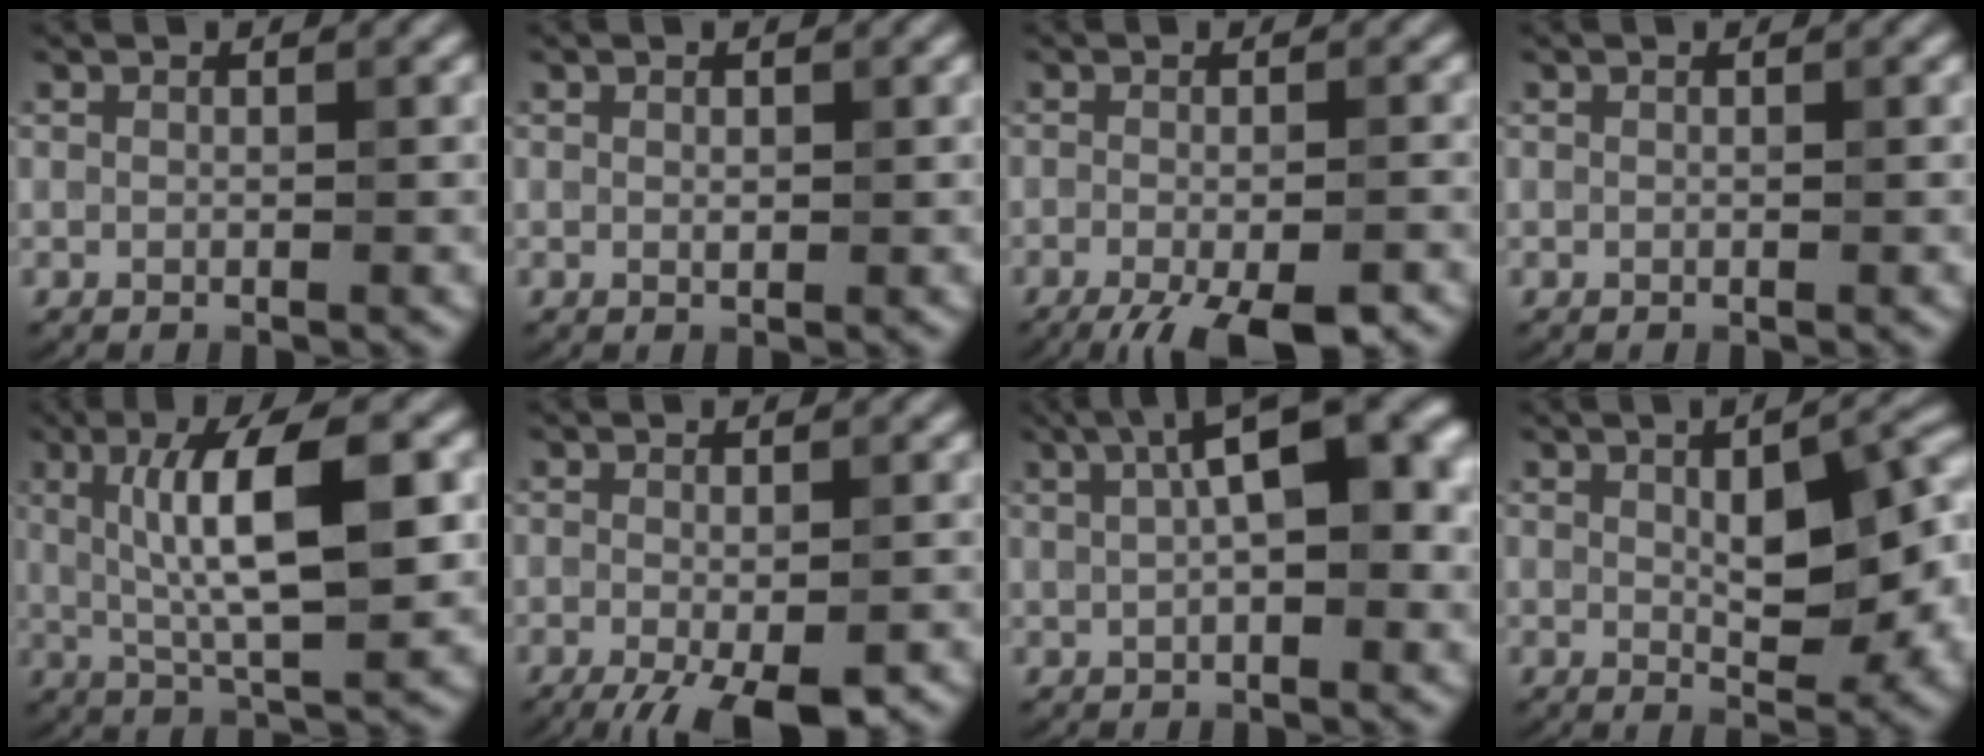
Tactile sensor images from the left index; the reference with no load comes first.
{"total": 0.5, "force": [0.1, 0.3, 0.4], "torque": [-0.005, -0.001, 0.002]}
{"total": 7.5, "force": [-4.9, 1.9, 5.3], "torque": [-0.082, -0.029, -0.076]}
{"total": 0.0}
{"total": 9.1, "force": [1.3, 2.4, 8.7], "torque": [-0.135, 0.004, 0.025]}
{"total": 6.3, "force": [-3.6, 1.7, 4.9], "torque": [-0.071, -0.012, -0.052]}
{"total": 9.5, "force": [2.5, 3.4, 8.5], "torque": [-0.103, 0.023, 0.029]}
{"total": 8.2, "force": [0.6, 3.3, 7.4], "torque": [-0.106, 0.004, 0.015]}